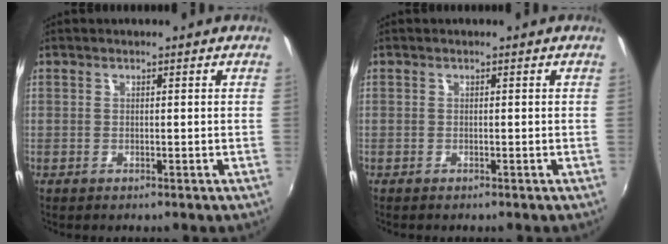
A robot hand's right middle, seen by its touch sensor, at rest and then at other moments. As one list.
[{"total": 0.0}]